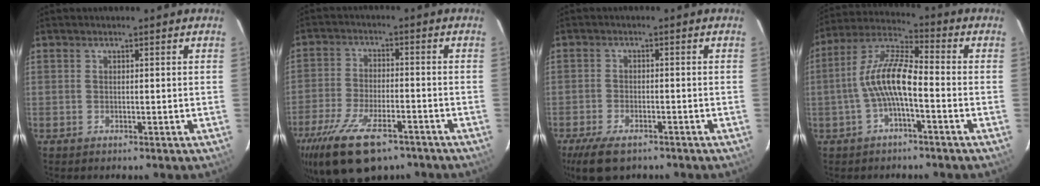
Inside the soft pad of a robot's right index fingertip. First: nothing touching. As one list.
[{"total": 17.0, "force": [-11.4, 6.9, 10.5], "torque": [-0.226, -0.039, -0.195]}, {"total": 8.3, "force": [-6.0, 3.6, 4.4], "torque": [-0.114, -0.020, -0.106]}, {"total": 9.7, "force": [-2.6, 2.4, 9.0], "torque": [-0.194, 0.016, -0.049]}]